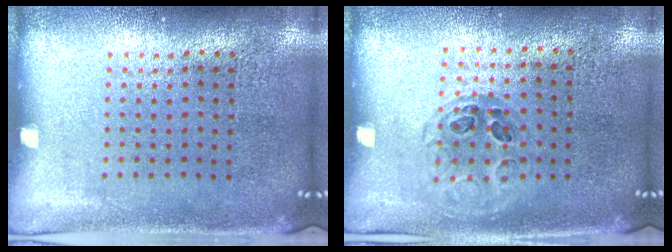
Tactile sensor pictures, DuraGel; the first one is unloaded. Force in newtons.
{"total": 0.9, "press": 0.8, "slide": 0.4}